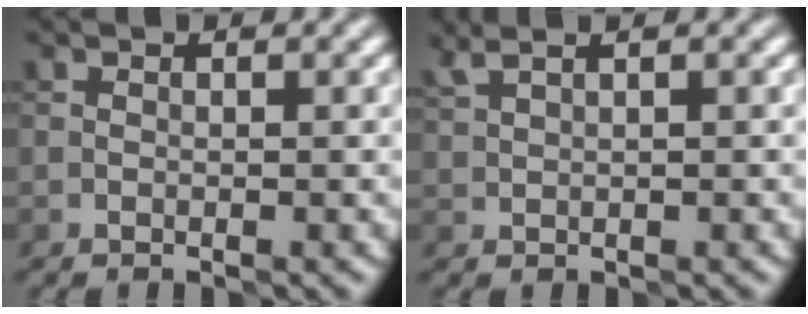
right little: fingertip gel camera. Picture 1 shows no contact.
{"total": 1.5, "force": [1.2, 0.4, 0.8], "torque": [-0.012, 0.007, 0.026]}